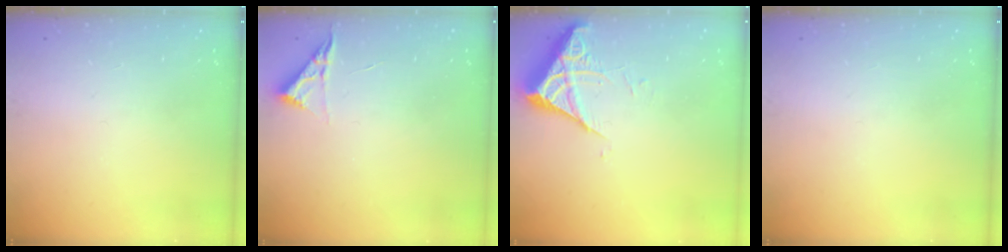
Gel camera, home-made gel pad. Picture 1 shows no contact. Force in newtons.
{"total": 5.1, "press": 5.0, "slide": 0.7}
{"total": 5.4, "press": 5.3, "slide": 0.6}
{"total": 0.0}